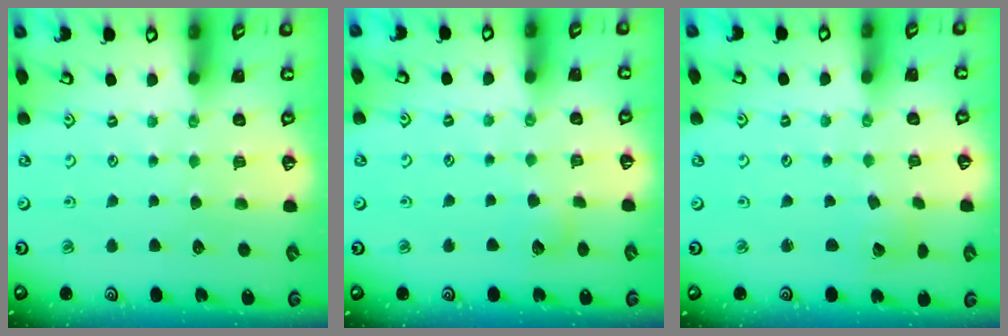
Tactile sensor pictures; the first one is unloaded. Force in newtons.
{"total": 4.2, "press": 4.1, "slide": 0.6}
{"total": 2.2, "press": 2.2, "slide": 0.3}